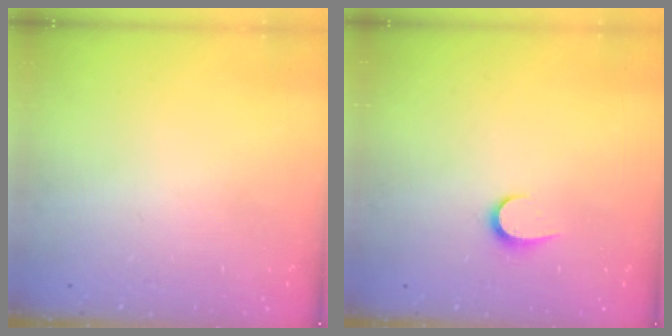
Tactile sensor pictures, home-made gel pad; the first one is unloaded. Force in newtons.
{"total": 5.7, "press": 5.7, "slide": 0.6}